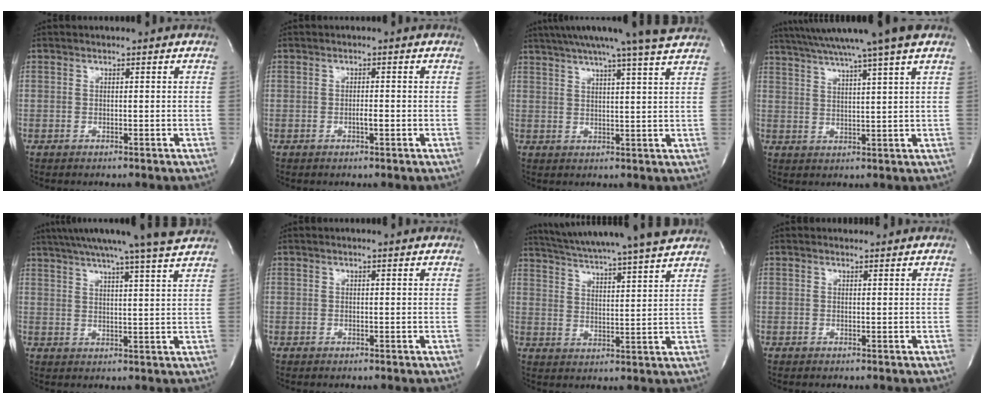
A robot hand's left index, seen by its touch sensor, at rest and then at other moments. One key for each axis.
{"total": 1.3, "fx": -0.6, "fy": 0.2, "fz": 1.1, "tx": -0.022, "ty": -0.001, "tz": -0.011}
{"total": 16.4, "fx": 14.3, "fy": -1.1, "fz": 8.1, "tx": -0.139, "ty": -0.003, "tz": 0.187}
{"total": 15.0, "fx": 12.2, "fy": -1.7, "fz": 8.5, "tx": -0.150, "ty": 0.007, "tz": 0.170}
{"total": 17.6, "fx": 15.5, "fy": -1.1, "fz": 8.3, "tx": -0.143, "ty": -0.010, "tz": 0.208}
{"total": 1.3, "fx": 1.2, "fy": 0.1, "fz": 0.5, "tx": -0.014, "ty": 0.006, "tz": 0.010}
{"total": 19.6, "fx": 17.8, "fy": -0.6, "fz": 8.1, "tx": -0.140, "ty": -0.015, "tz": 0.253}
{"total": 0.7, "fx": 0.6, "fy": 0.2, "fz": -0.2, "tx": -0.009, "ty": -0.001, "tz": 0.010}